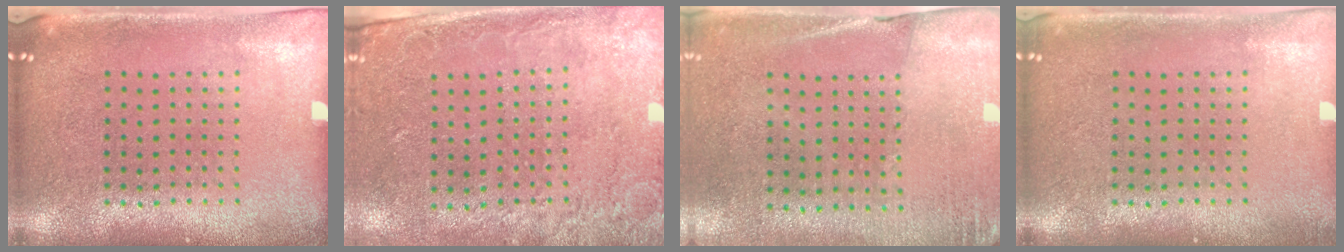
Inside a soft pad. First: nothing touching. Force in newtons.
{"total": 2.7, "press": 2.0, "slide": 1.8}
{"total": 2.7, "press": 2.4, "slide": 1.2}
{"total": 0.8, "press": 0.7, "slide": 0.4}